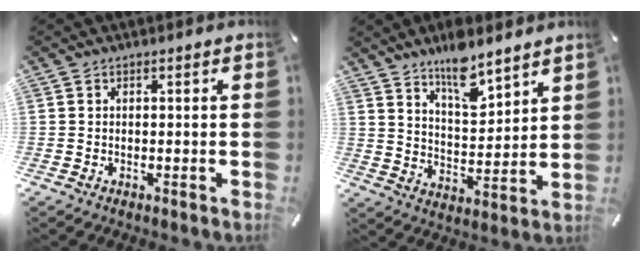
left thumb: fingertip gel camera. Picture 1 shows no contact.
{"total": 10.6, "force": [8.8, 3.8, 4.7], "torque": [-0.073, -0.059, 0.156]}